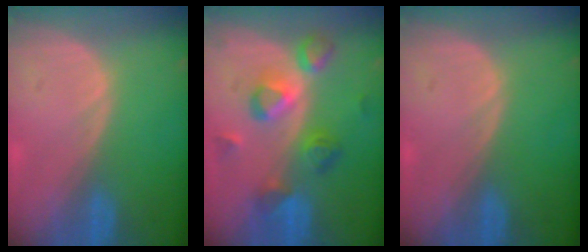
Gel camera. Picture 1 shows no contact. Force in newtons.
{"total": 7.4, "press": 7.4, "slide": 0.8}
{"total": 0.0}